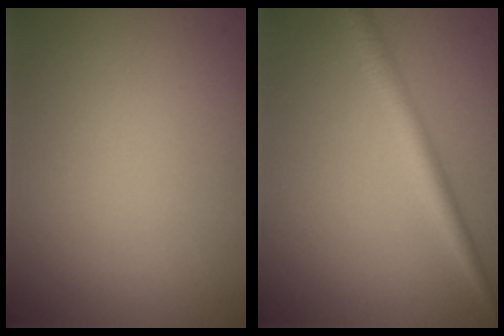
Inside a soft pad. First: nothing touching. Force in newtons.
{"total": 2.9, "press": 2.9, "slide": 0.2}